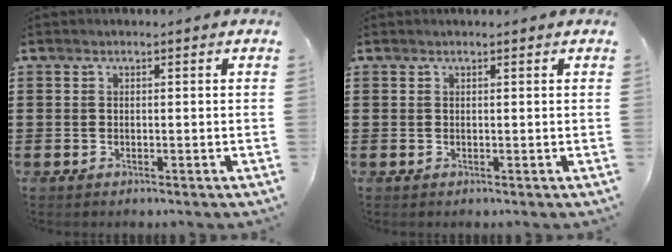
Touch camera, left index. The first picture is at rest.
{"total": 0.0}